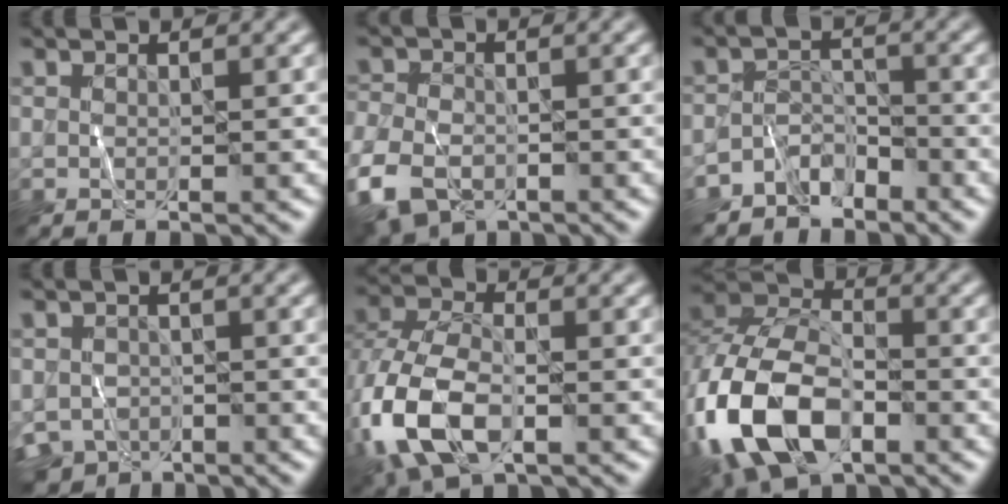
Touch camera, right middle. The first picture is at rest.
{"total": 7.2, "force": [-3.9, 4.4, 4.1], "torque": [-0.102, -0.018, -0.086]}
{"total": 3.2, "force": [-2.6, 1.8, 0.4], "torque": [0.005, 0.005, -0.054]}
{"total": 4.8, "force": [-3.1, 3.1, 1.7], "torque": [-0.031, -0.017, -0.059]}
{"total": 10.1, "force": [-2.9, 6.2, 7.4], "torque": [-0.187, -0.010, -0.065]}
{"total": 13.8, "force": [-5.0, 8.4, 9.8], "torque": [-0.228, -0.016, -0.104]}